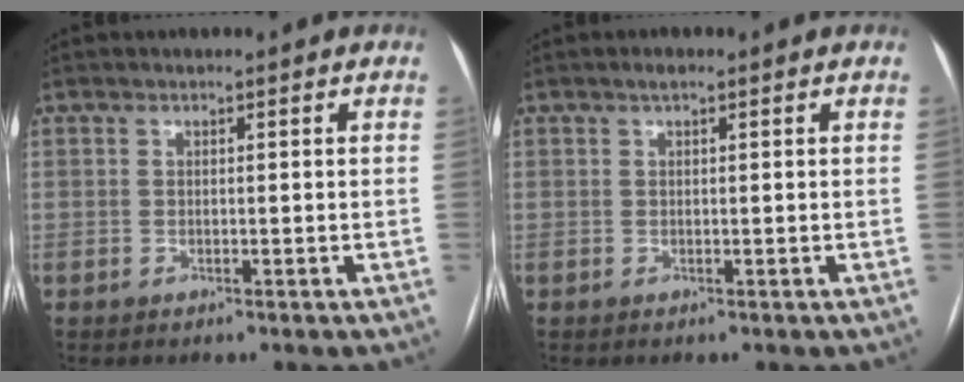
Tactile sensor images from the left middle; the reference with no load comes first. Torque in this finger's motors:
{"motor_torque": [0.20, -0.28, 0.05, 0.01]}